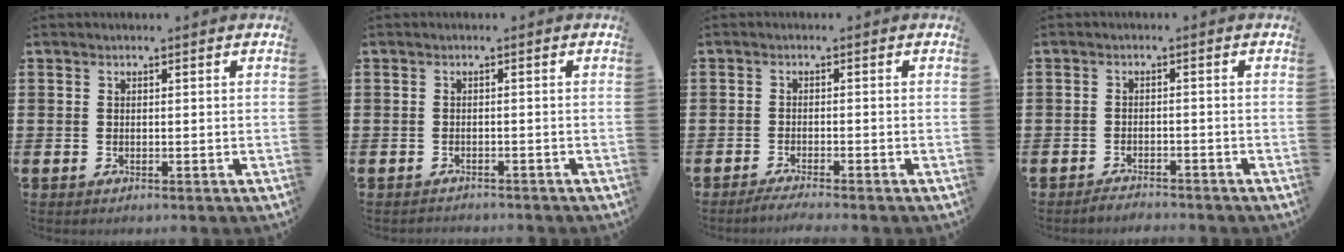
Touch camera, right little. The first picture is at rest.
{"total": 0.8, "force": [-0.8, 0.0, -0.1], "torque": [0.000, 0.001, -0.017]}
{"total": 1.7, "force": [-1.5, -0.2, 0.8], "torque": [-0.011, 0.002, -0.028]}
{"total": 1.6, "force": [-1.6, 0.0, -0.1], "torque": [-0.004, 0.004, -0.034]}